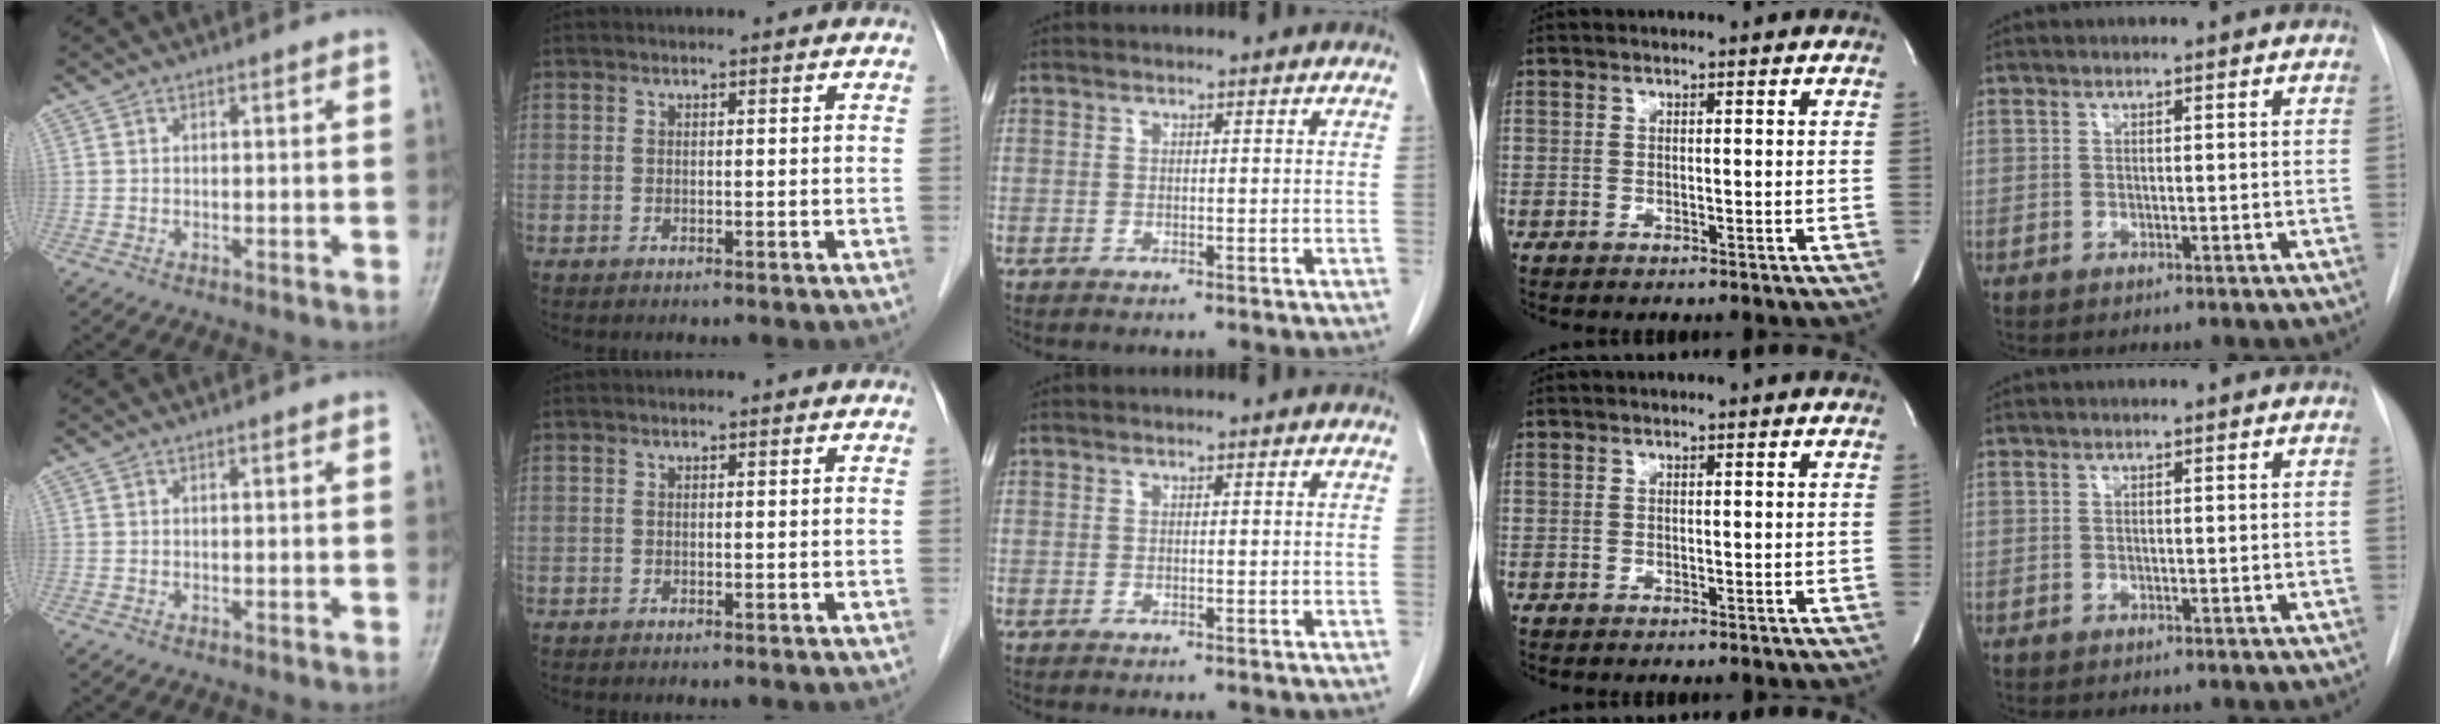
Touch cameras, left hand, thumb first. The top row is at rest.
{}